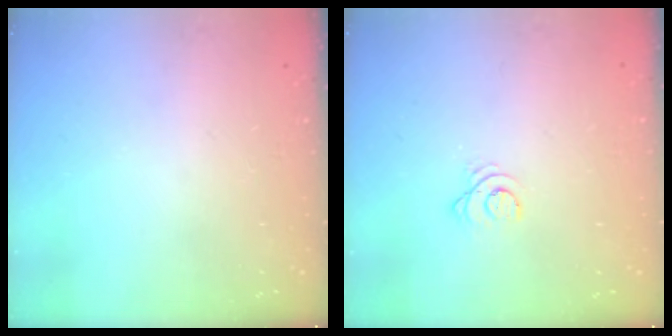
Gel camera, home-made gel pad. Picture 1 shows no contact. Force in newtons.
{"total": 2.5, "press": 2.5, "slide": 0.3}